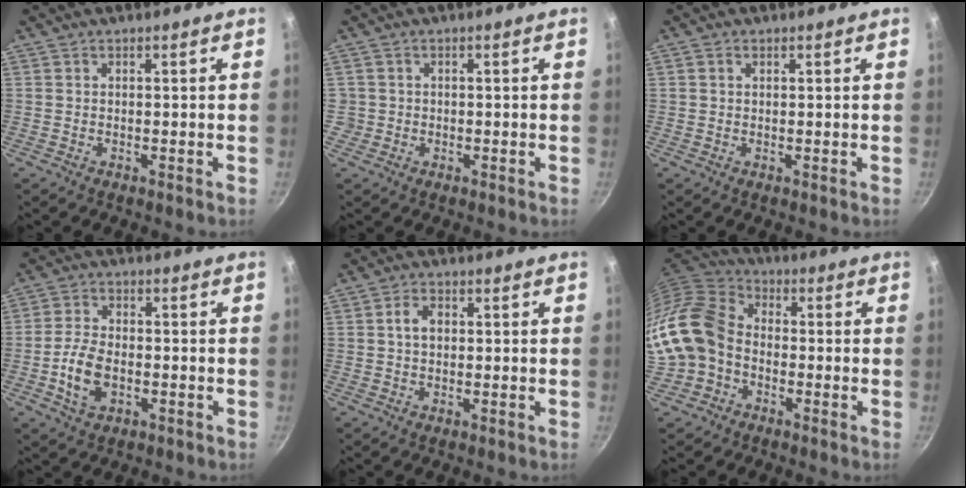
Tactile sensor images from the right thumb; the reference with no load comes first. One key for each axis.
{"total": 1.7, "fx": -0.3, "fy": 1.7, "fz": 0.1, "tx": 0.007, "ty": 0.011, "tz": -0.001}
{"total": 1.0, "fx": 0.4, "fy": 0.7, "fz": 0.6, "tx": -0.008, "ty": 0.001, "tz": 0.007}
{"total": 7.9, "fx": -2.1, "fy": 4.8, "fz": 5.9, "tx": -0.111, "ty": 0.015, "tz": -0.043}
{"total": 3.5, "fx": 0.4, "fy": 2.4, "fz": 2.4, "tx": -0.033, "ty": 0.008, "tz": 0.004}
{"total": 15.4, "fx": -3.9, "fy": 12.1, "fz": 8.7, "tx": -0.158, "ty": 0.051, "tz": -0.095}